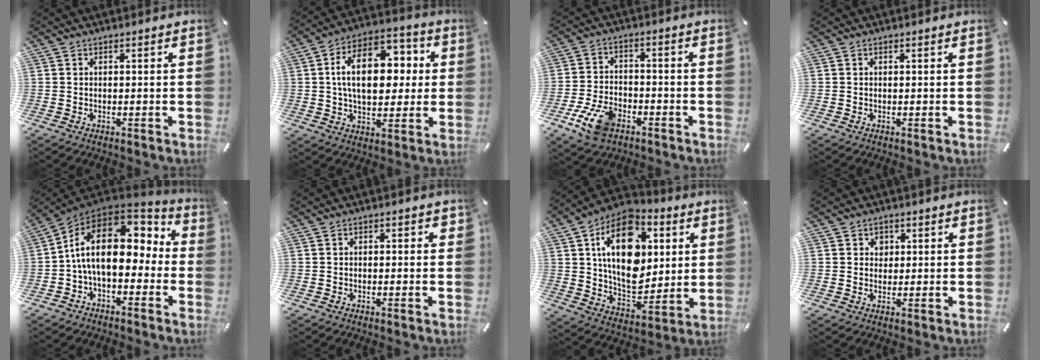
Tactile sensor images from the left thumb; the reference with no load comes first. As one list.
[{"total": 17.2, "force": [2.3, 11.0, 13.1], "torque": [-0.218, 0.006, 0.038]}, {"total": 10.4, "force": [-5.5, 6.1, 6.3], "torque": [-0.134, 0.022, -0.098]}, {"total": 0.0}, {"total": 16.8, "force": [1.7, 9.6, 13.6], "torque": [-0.264, -0.006, 0.030]}, {"total": 1.0, "force": [-0.4, 0.7, 0.5], "torque": [-0.009, 0.006, -0.010]}, {"total": 21.3, "force": [6.0, 14.4, 14.5], "torque": [-0.251, -0.026, 0.104]}, {"total": 2.6, "force": [0.7, 2.4, 0.5], "torque": [0.002, -0.001, 0.006]}]